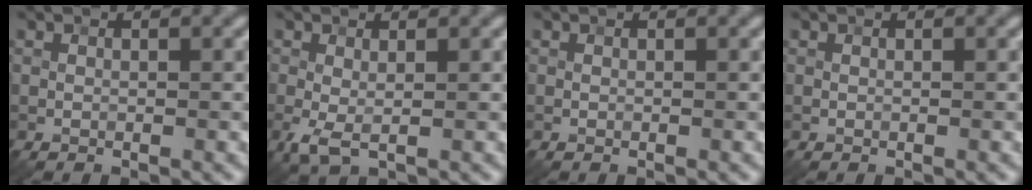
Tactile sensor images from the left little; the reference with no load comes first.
{"total": 2.2, "force": [-0.4, 0.7, 2.0], "torque": [-0.053, -0.006, -0.010]}
{"total": 0.0}
{"total": 0.0}